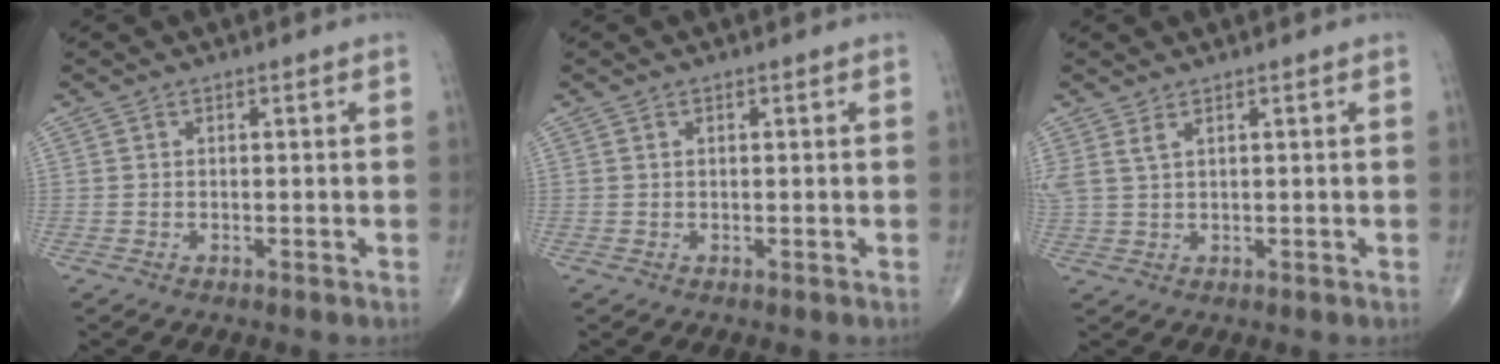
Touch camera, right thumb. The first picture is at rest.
{"total": 0.0}
{"total": 2.6, "force": [1.5, 0.8, 1.9], "torque": [-0.051, 0.008, 0.042]}